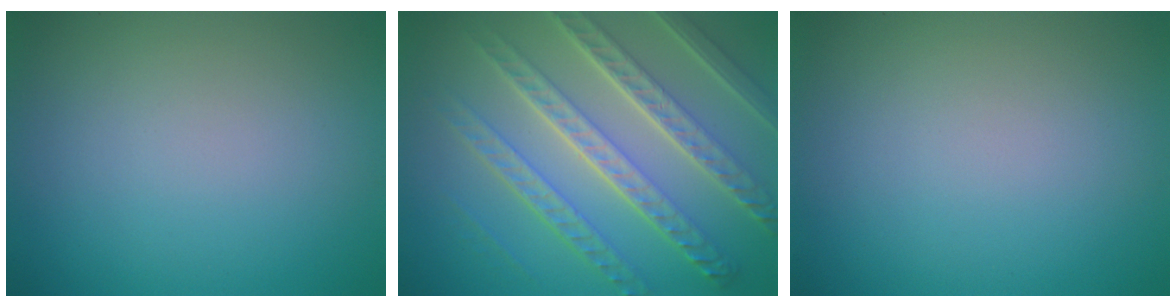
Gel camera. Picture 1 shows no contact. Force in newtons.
{"total": 8.6, "press": 6.2, "slide": 6.0}
{"total": 0.0}